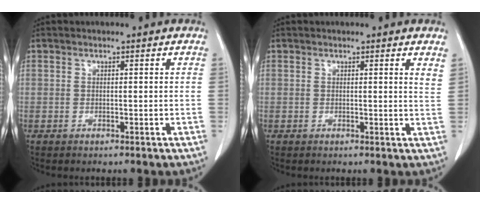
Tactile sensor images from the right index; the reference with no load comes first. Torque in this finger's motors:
{"motor_torque": [0.02, 0.01, 0.03, 0.00]}